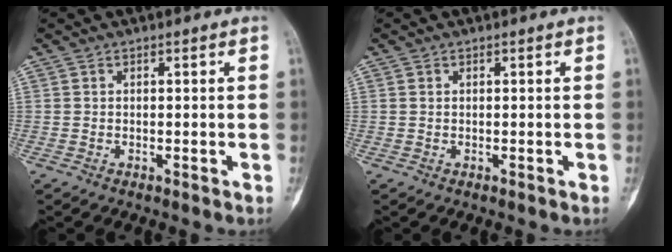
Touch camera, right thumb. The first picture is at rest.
{"total": 0.0}